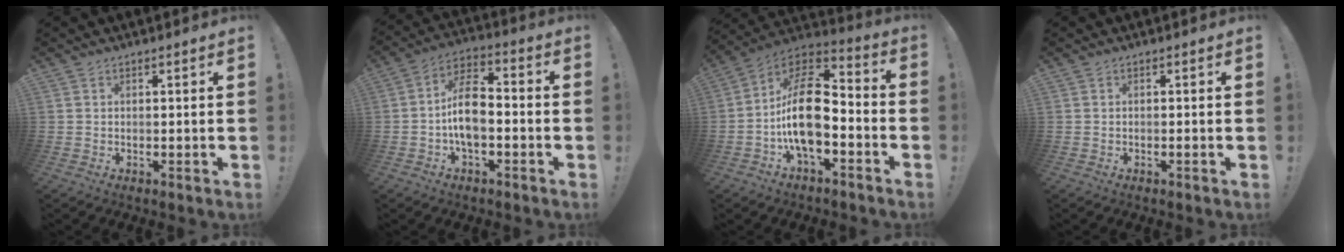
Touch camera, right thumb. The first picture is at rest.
{"total": 11.7, "force": [-2.3, 6.7, 9.4], "torque": [-0.174, 0.015, -0.041]}
{"total": 18.4, "force": [-3.5, 9.8, 15.1], "torque": [-0.285, 0.025, -0.055]}
{"total": 0.7, "force": [-0.3, -0.2, 0.6], "torque": [-0.008, -0.002, -0.005]}